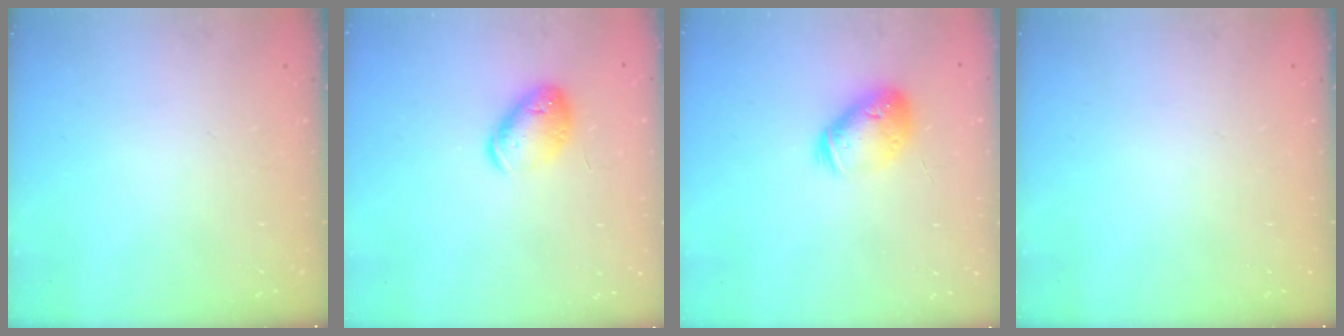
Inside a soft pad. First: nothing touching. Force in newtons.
{"total": 12.9, "press": 12.7, "slide": 2.0}
{"total": 12.3, "press": 12.2, "slide": 1.9}
{"total": 0.0}